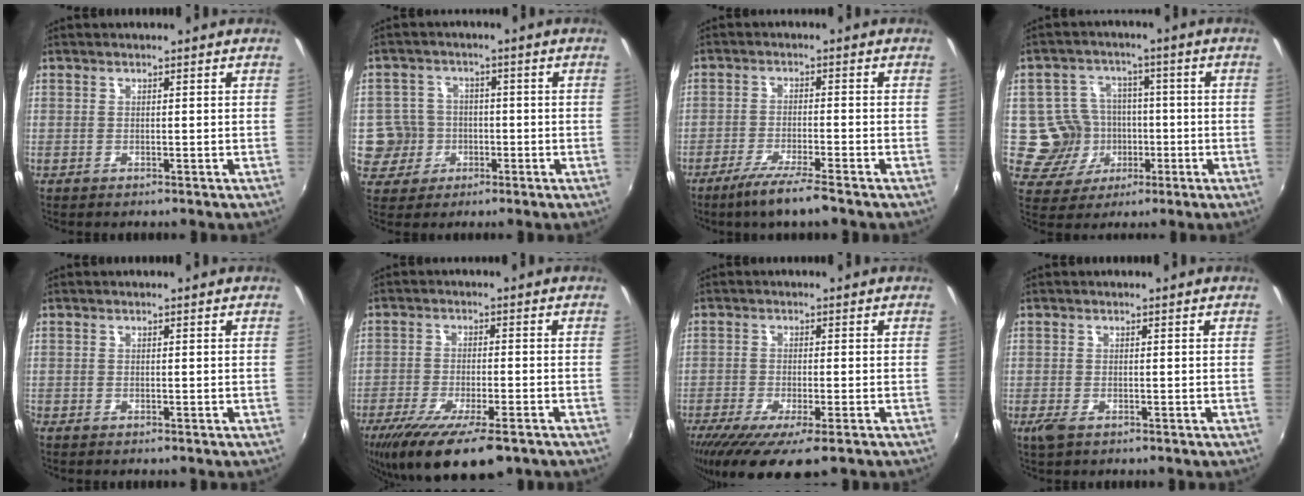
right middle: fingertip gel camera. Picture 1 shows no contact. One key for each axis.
{"total": 6.7, "fx": -1.4, "fy": 6.5, "fz": 0.8, "tx": -0.034, "ty": 0.009, "tz": -0.021}
{"total": 6.9, "fx": -5.2, "fy": 0.0, "fz": 4.5, "tx": -0.103, "ty": -0.015, "tz": -0.093}
{"total": 9.4, "fx": -2.0, "fy": 9.0, "fz": 2.1, "tx": -0.062, "ty": 0.008, "tz": -0.021}
{"total": 0.0}
{"total": 15.0, "fx": -10.2, "fy": 3.9, "fz": 10.4, "tx": -0.208, "ty": -0.055, "tz": -0.166}
{"total": 11.8, "fx": -7.7, "fy": 2.8, "fz": 8.4, "tx": -0.173, "ty": -0.047, "tz": -0.127}
{"total": 2.2, "fx": -1.3, "fy": 0.9, "fz": 1.6, "tx": -0.032, "ty": -0.008, "tz": -0.023}